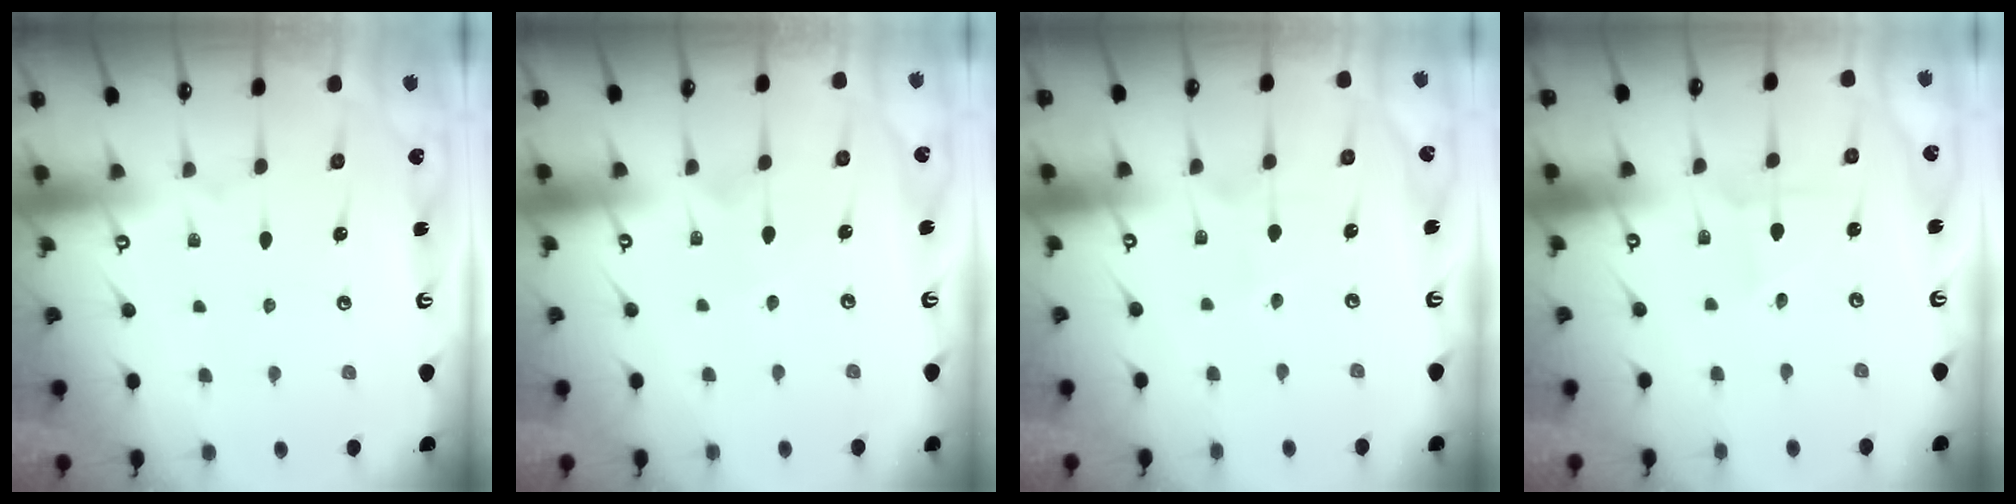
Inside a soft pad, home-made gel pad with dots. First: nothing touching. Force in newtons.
{"total": 3.0, "press": 3.0, "slide": 0.4}
{"total": 2.2, "press": 2.0, "slide": 0.8}
{"total": 0.7, "press": 0.7, "slide": 0.0}